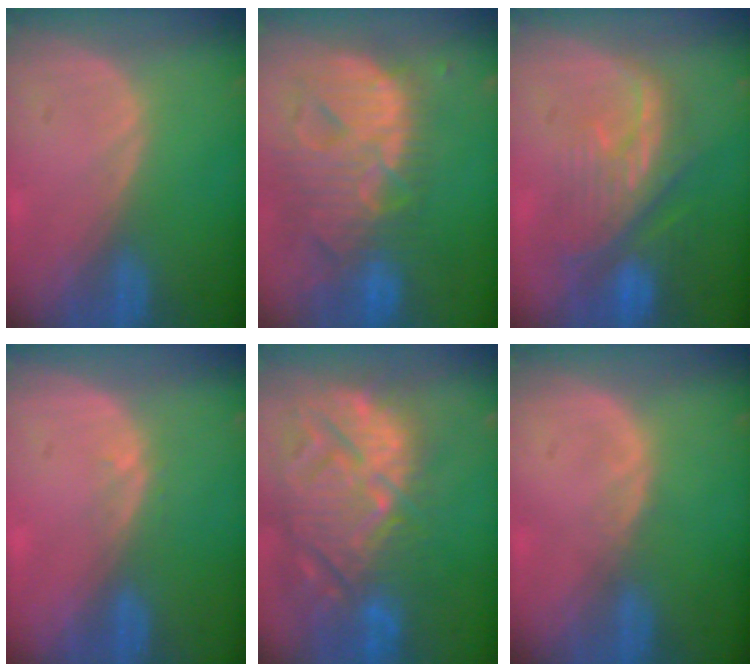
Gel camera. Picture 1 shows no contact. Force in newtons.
{"total": 13.8, "press": 11.7, "slide": 7.2}
{"total": 10.2, "press": 8.9, "slide": 4.9}
{"total": 1.0, "press": 0.7, "slide": 0.7}
{"total": 15.2, "press": 13.0, "slide": 7.8}
{"total": 0.9, "press": 0.9, "slide": 0.2}